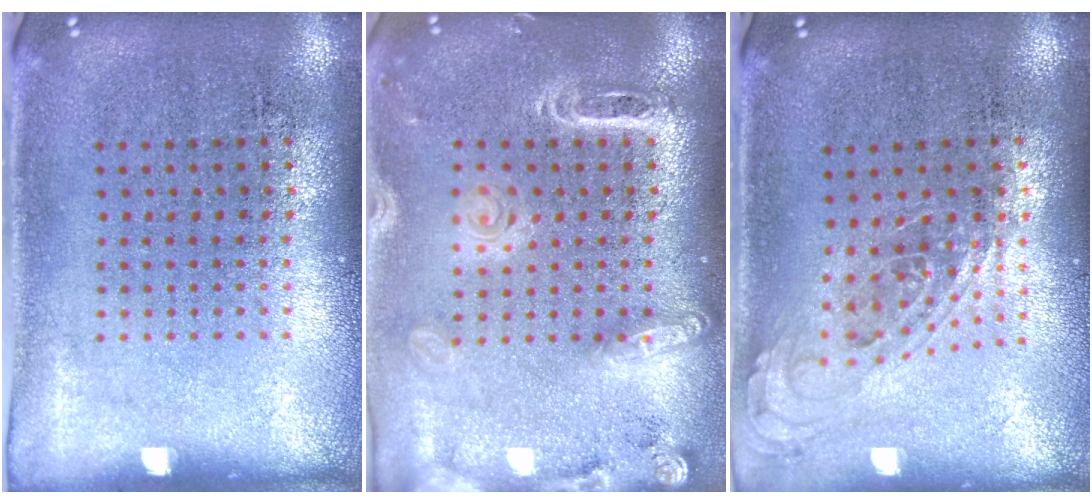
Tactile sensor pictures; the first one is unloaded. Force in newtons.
{"total": 2.0, "press": 1.8, "slide": 0.8}
{"total": 0.7, "press": 0.7, "slide": 0.2}